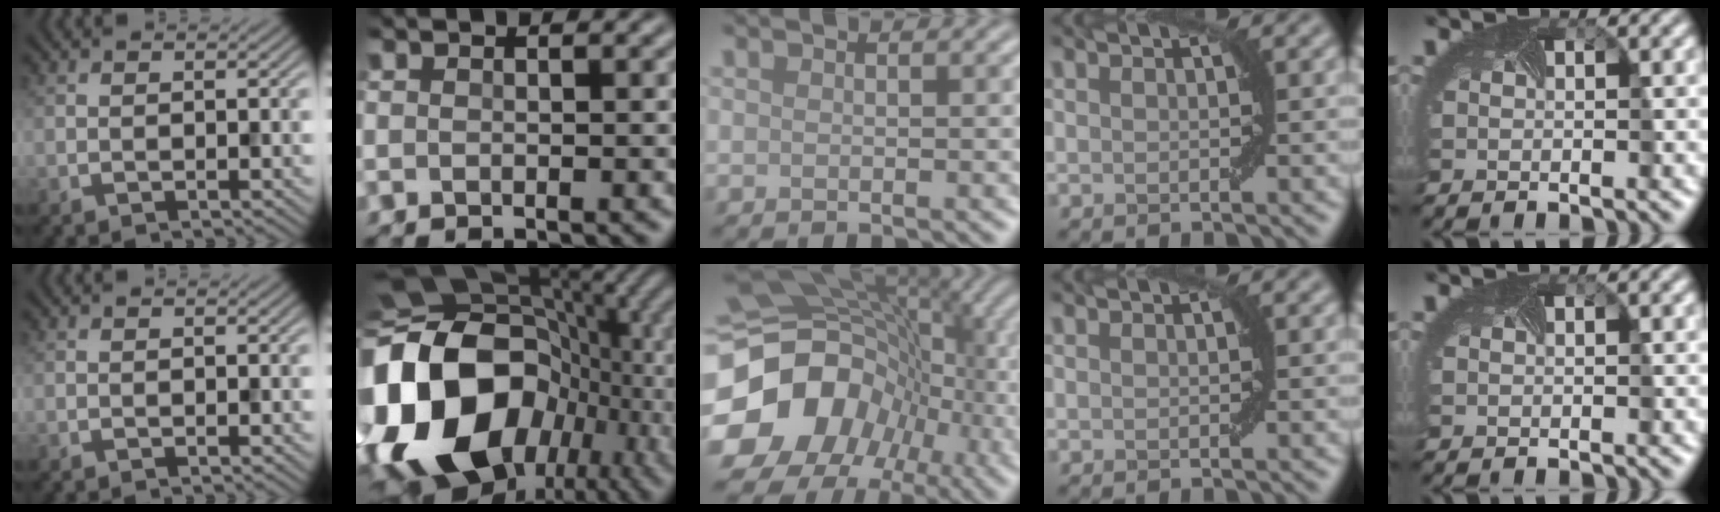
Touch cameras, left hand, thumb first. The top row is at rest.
{"index": {"total": 20.8, "force": [-2.8, 15.5, 13.6], "torque": [-0.323, -0.040, -0.022]}, "middle": {"total": 16.1, "force": [-3.0, 13.2, 8.7], "torque": [-0.187, -0.015, -0.042]}}